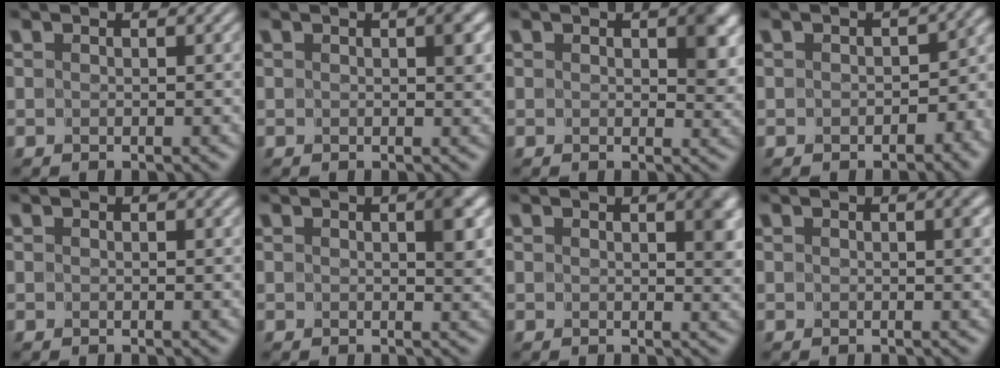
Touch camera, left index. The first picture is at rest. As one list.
[{"total": 1.7, "force": [0.3, 0.9, 1.5], "torque": [-0.013, 0.002, 0.002]}, {"total": 3.9, "force": [1.0, 2.2, 3.1], "torque": [-0.037, -0.002, 0.014]}, {"total": 4.9, "force": [-1.5, 3.2, 3.3], "torque": [-0.010, -0.004, -0.026]}, {"total": 0.0}, {"total": 2.6, "force": [0.6, 1.1, 2.3], "torque": [-0.027, 0.003, 0.006]}, {"total": 3.2, "force": [1.0, 1.4, 2.7], "torque": [-0.030, 0.001, 0.013]}, {"total": 1.1, "force": [0.2, 0.3, 1.1], "torque": [-0.013, 0.001, 0.003]}]